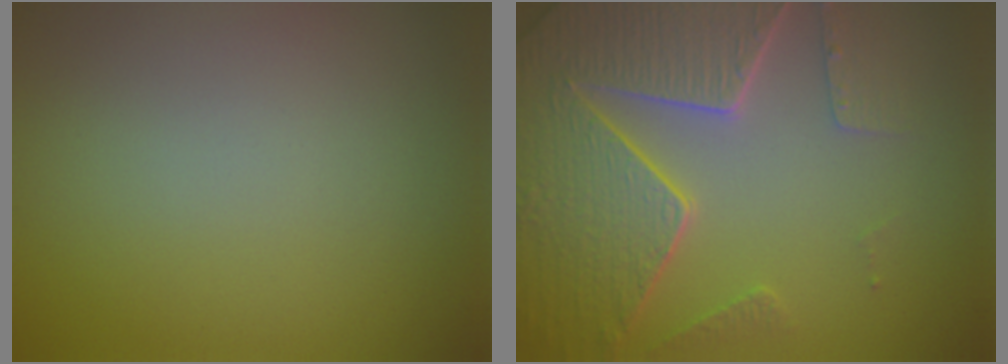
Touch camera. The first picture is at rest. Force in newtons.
{"total": 8.2, "press": 5.9, "slide": 5.7}